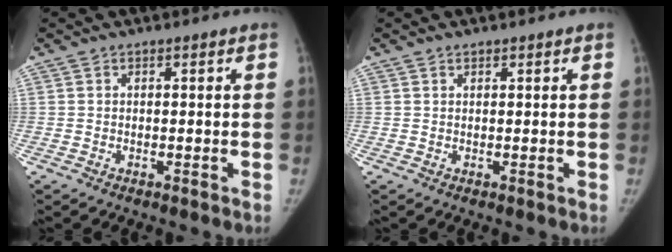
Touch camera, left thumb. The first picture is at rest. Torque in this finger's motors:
{"motor_torque": [-0.19, -0.10, -0.24, 0.31, 0.01]}